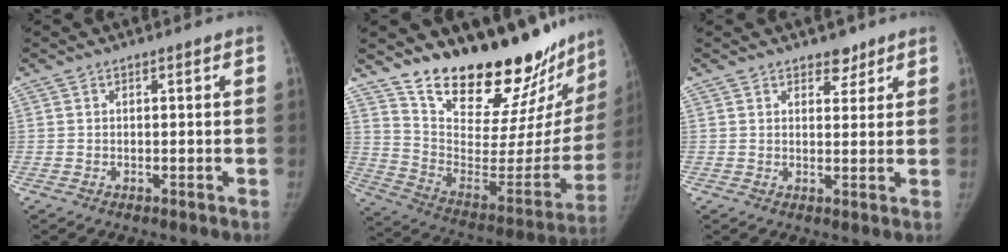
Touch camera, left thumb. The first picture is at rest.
{"total": 28.8, "force": [24.9, 8.9, 11.3], "torque": [-0.135, -0.171, 0.365]}
{"total": 3.0, "force": [2.2, 1.7, 0.9], "torque": [0.009, -0.013, 0.031]}